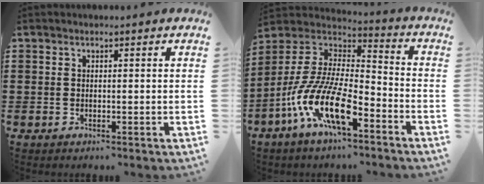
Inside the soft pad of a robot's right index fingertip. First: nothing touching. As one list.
[{"total": 13.7, "force": [-7.9, 4.4, 10.3], "torque": [-0.237, -0.006, -0.157]}]